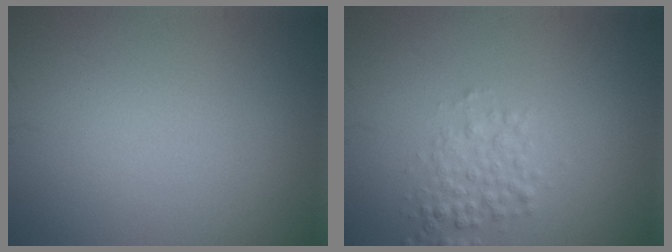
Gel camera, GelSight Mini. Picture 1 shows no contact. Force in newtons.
{"total": 2.4, "press": 2.4, "slide": 0.1}